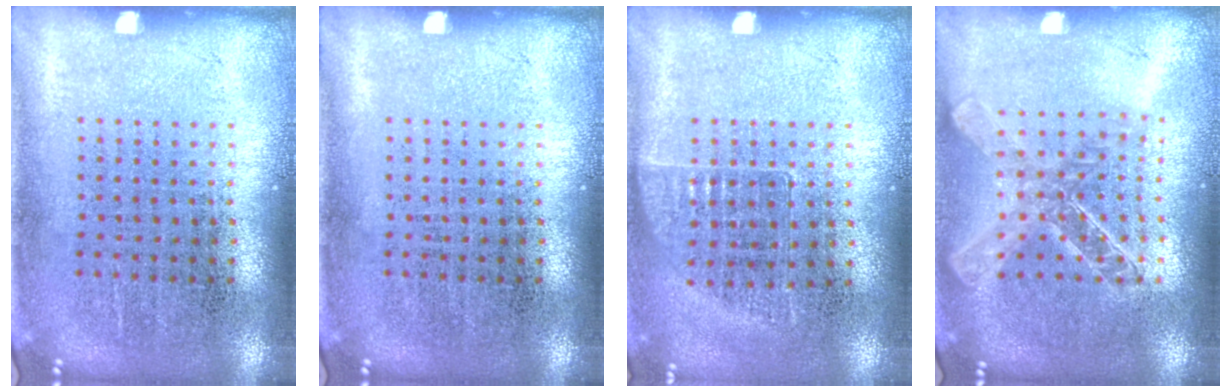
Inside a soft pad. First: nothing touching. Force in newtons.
{"total": 0.0}
{"total": 0.7, "press": 0.7, "slide": 0.1}
{"total": 1.7, "press": 1.5, "slide": 0.8}